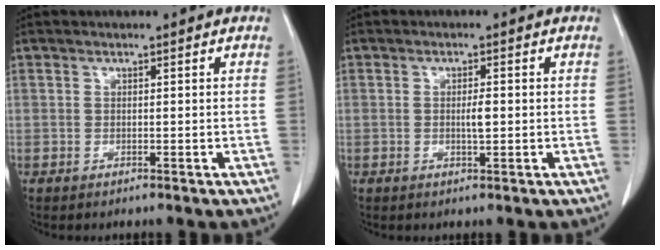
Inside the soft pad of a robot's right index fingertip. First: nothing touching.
{"total": 2.1, "force": [-0.1, 0.4, 2.1], "torque": [-0.040, -0.001, 0.000]}